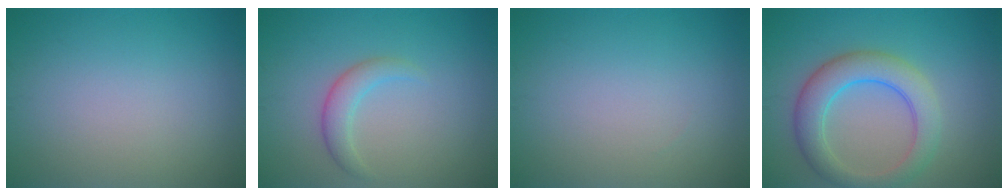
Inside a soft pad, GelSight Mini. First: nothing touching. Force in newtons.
{"total": 2.2, "press": 2.2, "slide": 0.2}
{"total": 0.0}
{"total": 5.5, "press": 5.4, "slide": 0.2}